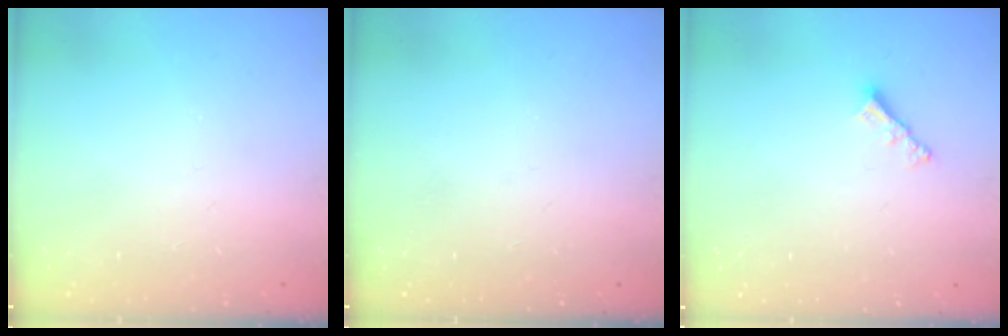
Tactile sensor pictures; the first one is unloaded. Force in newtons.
{"total": 0.0}
{"total": 2.9, "press": 2.9, "slide": 0.3}